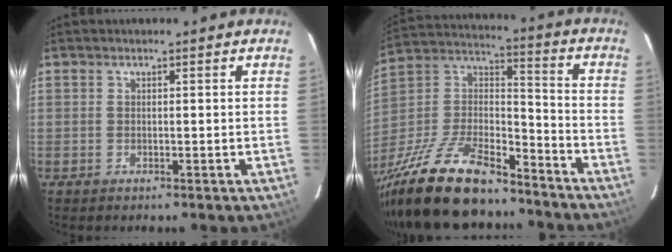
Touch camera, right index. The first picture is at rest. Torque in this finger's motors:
{"motor_torque": [0.99, -1.15, 1.05, 0.21]}